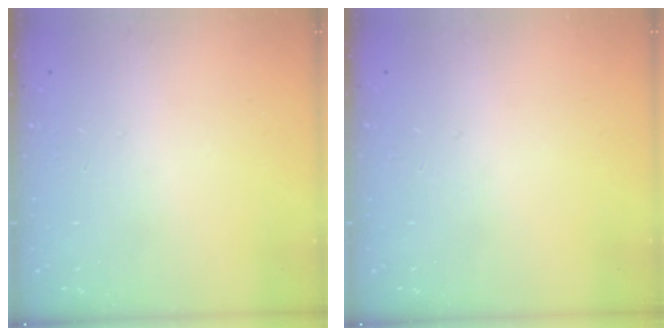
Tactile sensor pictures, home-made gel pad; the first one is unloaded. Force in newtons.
{"total": 0.0}